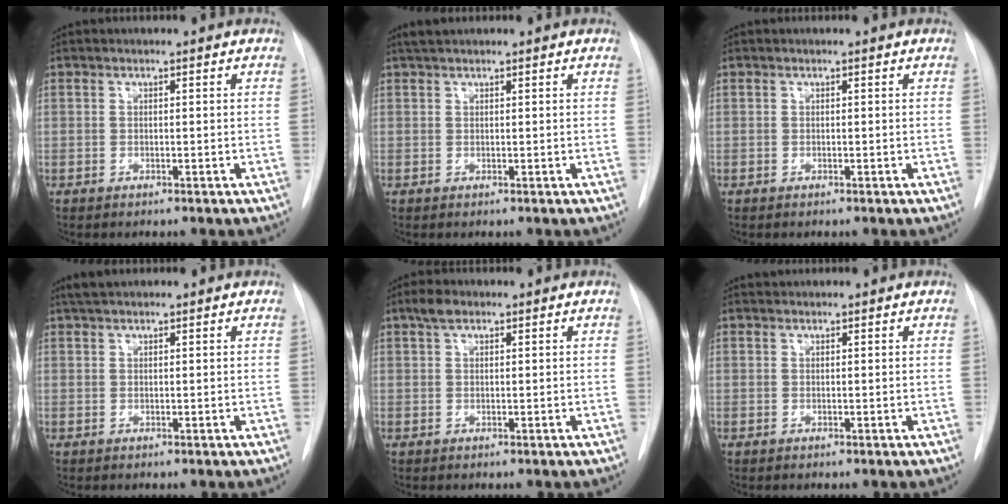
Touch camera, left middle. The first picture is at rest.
{"total": 1.7, "force": [1.5, 0.3, 0.8], "torque": [-0.017, 0.014, 0.027]}
{"total": 0.0}
{"total": 2.3, "force": [1.9, 0.5, 1.1], "torque": [-0.021, 0.017, 0.034]}
{"total": 2.1, "force": [1.3, 0.9, 1.3], "torque": [-0.030, 0.012, 0.025]}
{"total": 0.6, "force": [0.6, 0.1, -0.1], "torque": [-0.006, 0.012, 0.013]}